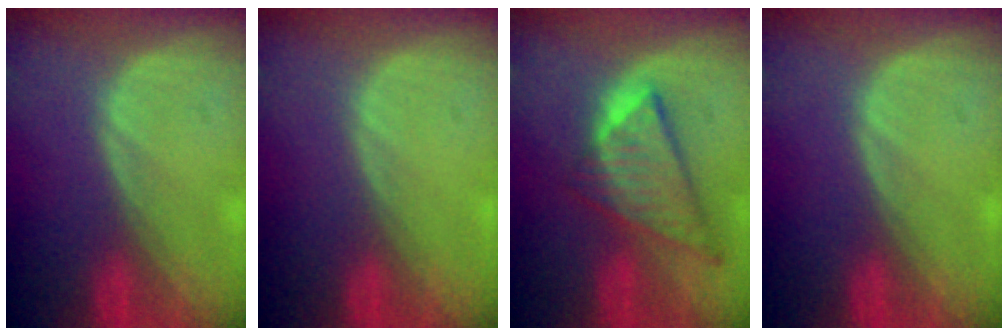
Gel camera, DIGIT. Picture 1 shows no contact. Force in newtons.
{"total": 0.0}
{"total": 8.7, "press": 7.5, "slide": 4.5}
{"total": 0.0}